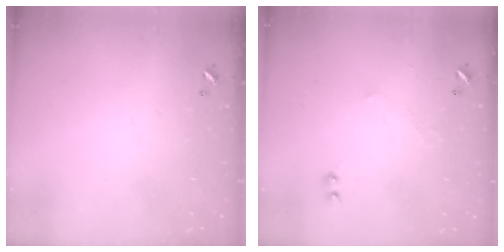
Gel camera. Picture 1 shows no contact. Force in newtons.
{"total": 0.9, "press": 0.3, "slide": 0.8}